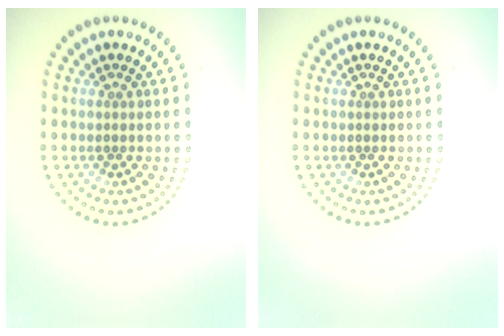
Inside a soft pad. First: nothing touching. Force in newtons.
{"total": 0.0}